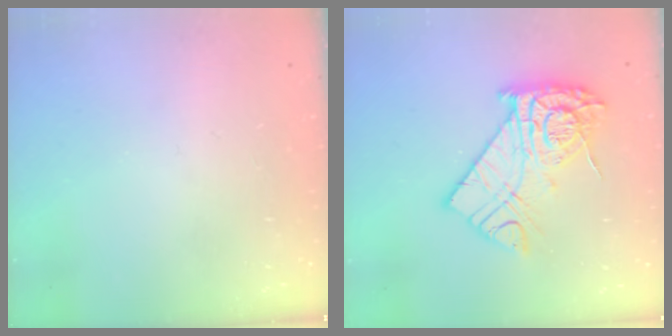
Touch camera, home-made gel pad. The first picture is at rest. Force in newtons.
{"total": 15.9, "press": 15.8, "slide": 1.4}